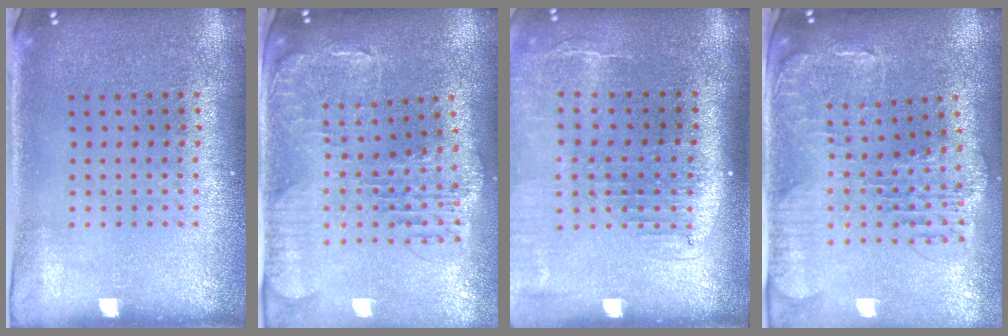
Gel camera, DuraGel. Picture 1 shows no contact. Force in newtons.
{"total": 1.7, "press": 1.6, "slide": 0.6}
{"total": 2.1, "press": 1.7, "slide": 1.2}
{"total": 1.7, "press": 1.6, "slide": 0.6}